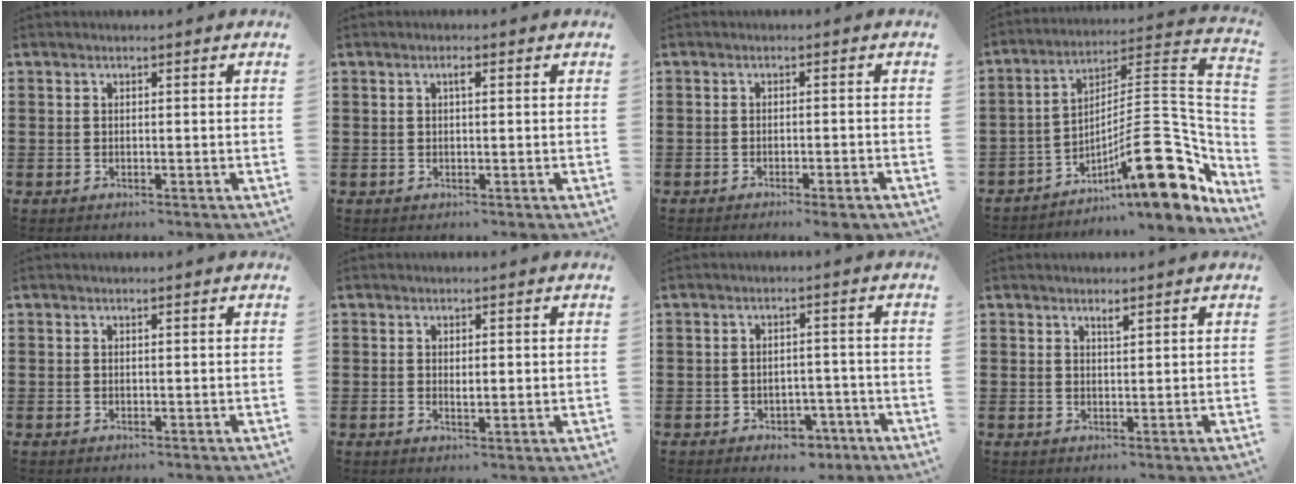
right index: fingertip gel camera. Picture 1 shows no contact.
{"total": 1.2, "force": [0.3, 0.3, 1.1], "torque": [-0.022, 0.003, 0.004]}
{"total": 1.7, "force": [-1.4, -0.1, 0.8], "torque": [-0.015, 0.000, -0.027]}
{"total": 19.2, "force": [-8.2, 5.7, 16.4], "torque": [-0.234, 0.012, -0.132]}
{"total": 0.0}
{"total": 1.2, "force": [0.3, 0.4, 1.1], "torque": [-0.021, 0.004, 0.004]}
{"total": 3.1, "force": [-2.5, 1.6, 0.9], "torque": [-0.019, 0.005, -0.050]}
{"total": 1.2, "force": [0.9, 0.2, 0.7], "torque": [-0.016, 0.000, 0.016]}